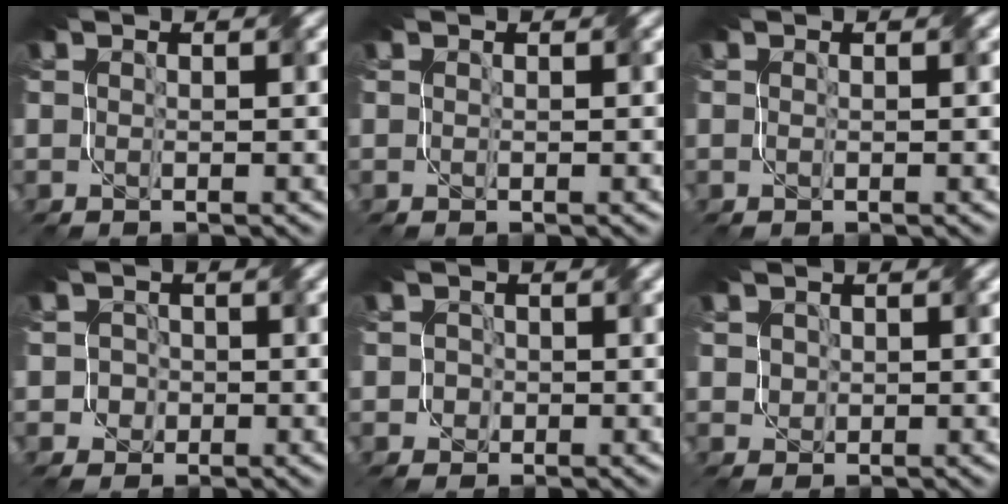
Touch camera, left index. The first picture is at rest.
{"total": 0.0}
{"total": 0.0}
{"total": 1.6, "force": [-0.7, 1.4, 0.2], "torque": [0.011, 0.014, -0.019]}
{"total": 1.0, "force": [-0.4, 0.9, 0.2], "torque": [0.009, 0.008, -0.010]}
{"total": 1.4, "force": [0.4, 1.2, 0.6], "torque": [-0.017, 0.010, 0.016]}